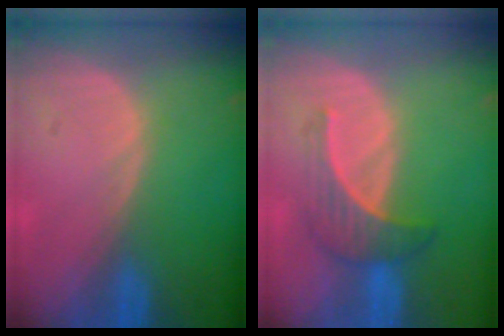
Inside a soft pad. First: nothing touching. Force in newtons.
{"total": 4.5, "press": 4.4, "slide": 0.8}